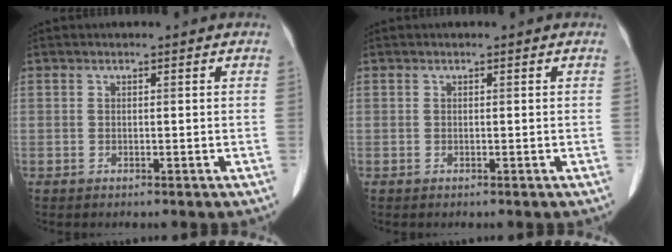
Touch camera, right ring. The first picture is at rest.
{"total": 0.0}